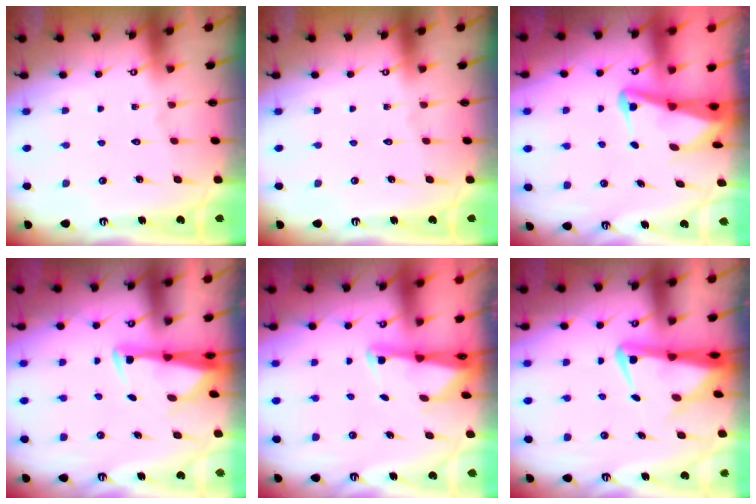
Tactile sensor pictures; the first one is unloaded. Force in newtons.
{"total": 0.0}
{"total": 4.0, "press": 3.9, "slide": 0.9}
{"total": 2.9, "press": 2.7, "slide": 0.9}
{"total": 1.8, "press": 1.7, "slide": 0.4}
{"total": 4.9, "press": 4.7, "slide": 1.5}